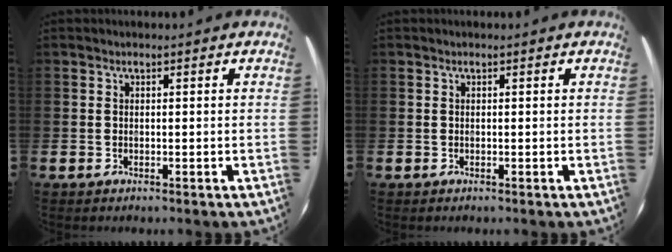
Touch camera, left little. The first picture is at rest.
{"total": 0.0}